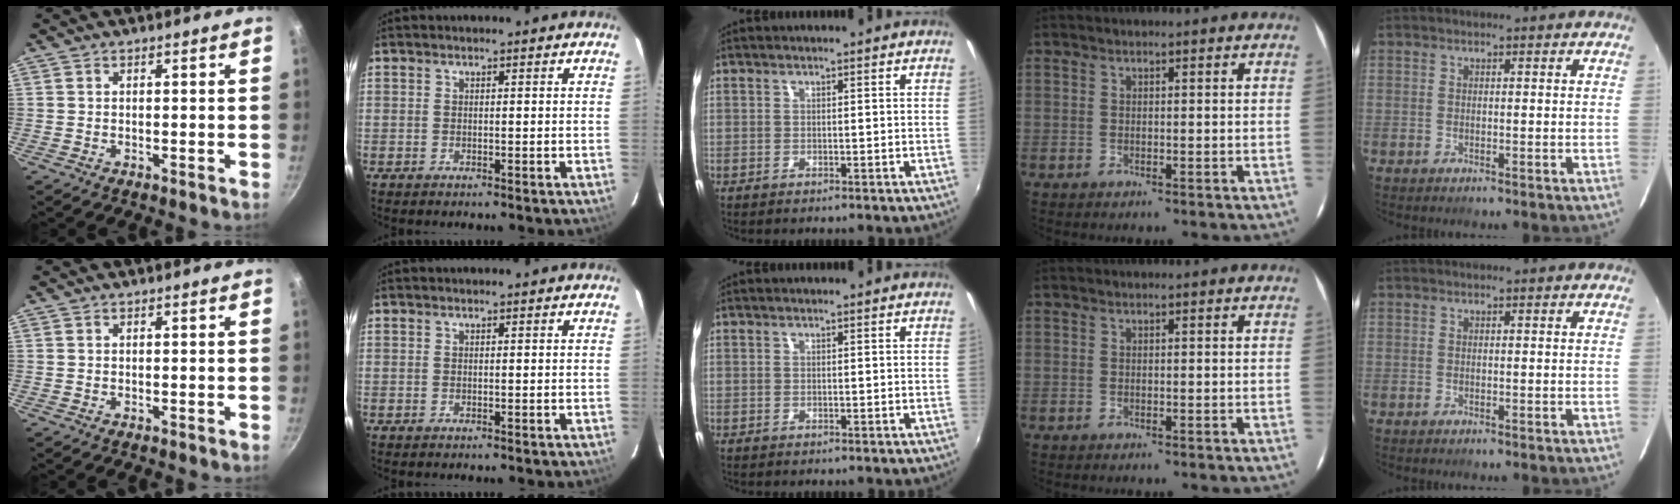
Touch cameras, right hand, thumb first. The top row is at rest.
{}